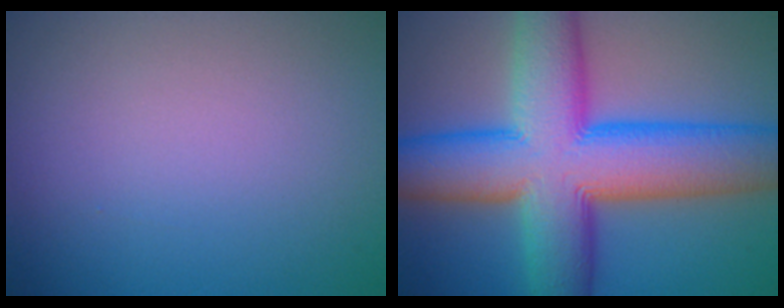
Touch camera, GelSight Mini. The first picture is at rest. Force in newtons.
{"total": 14.2, "press": 14.2, "slide": 0.3}